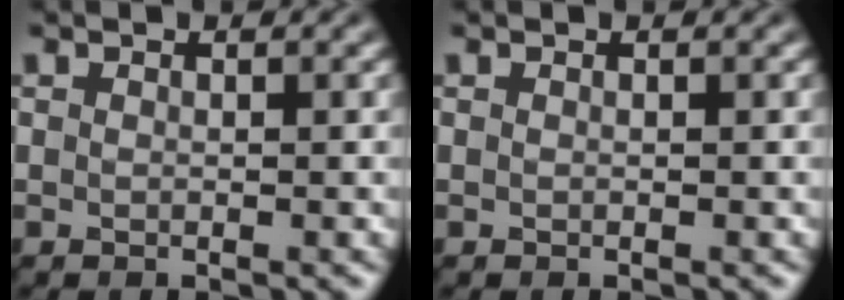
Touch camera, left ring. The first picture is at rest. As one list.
[{"total": 0.0}]